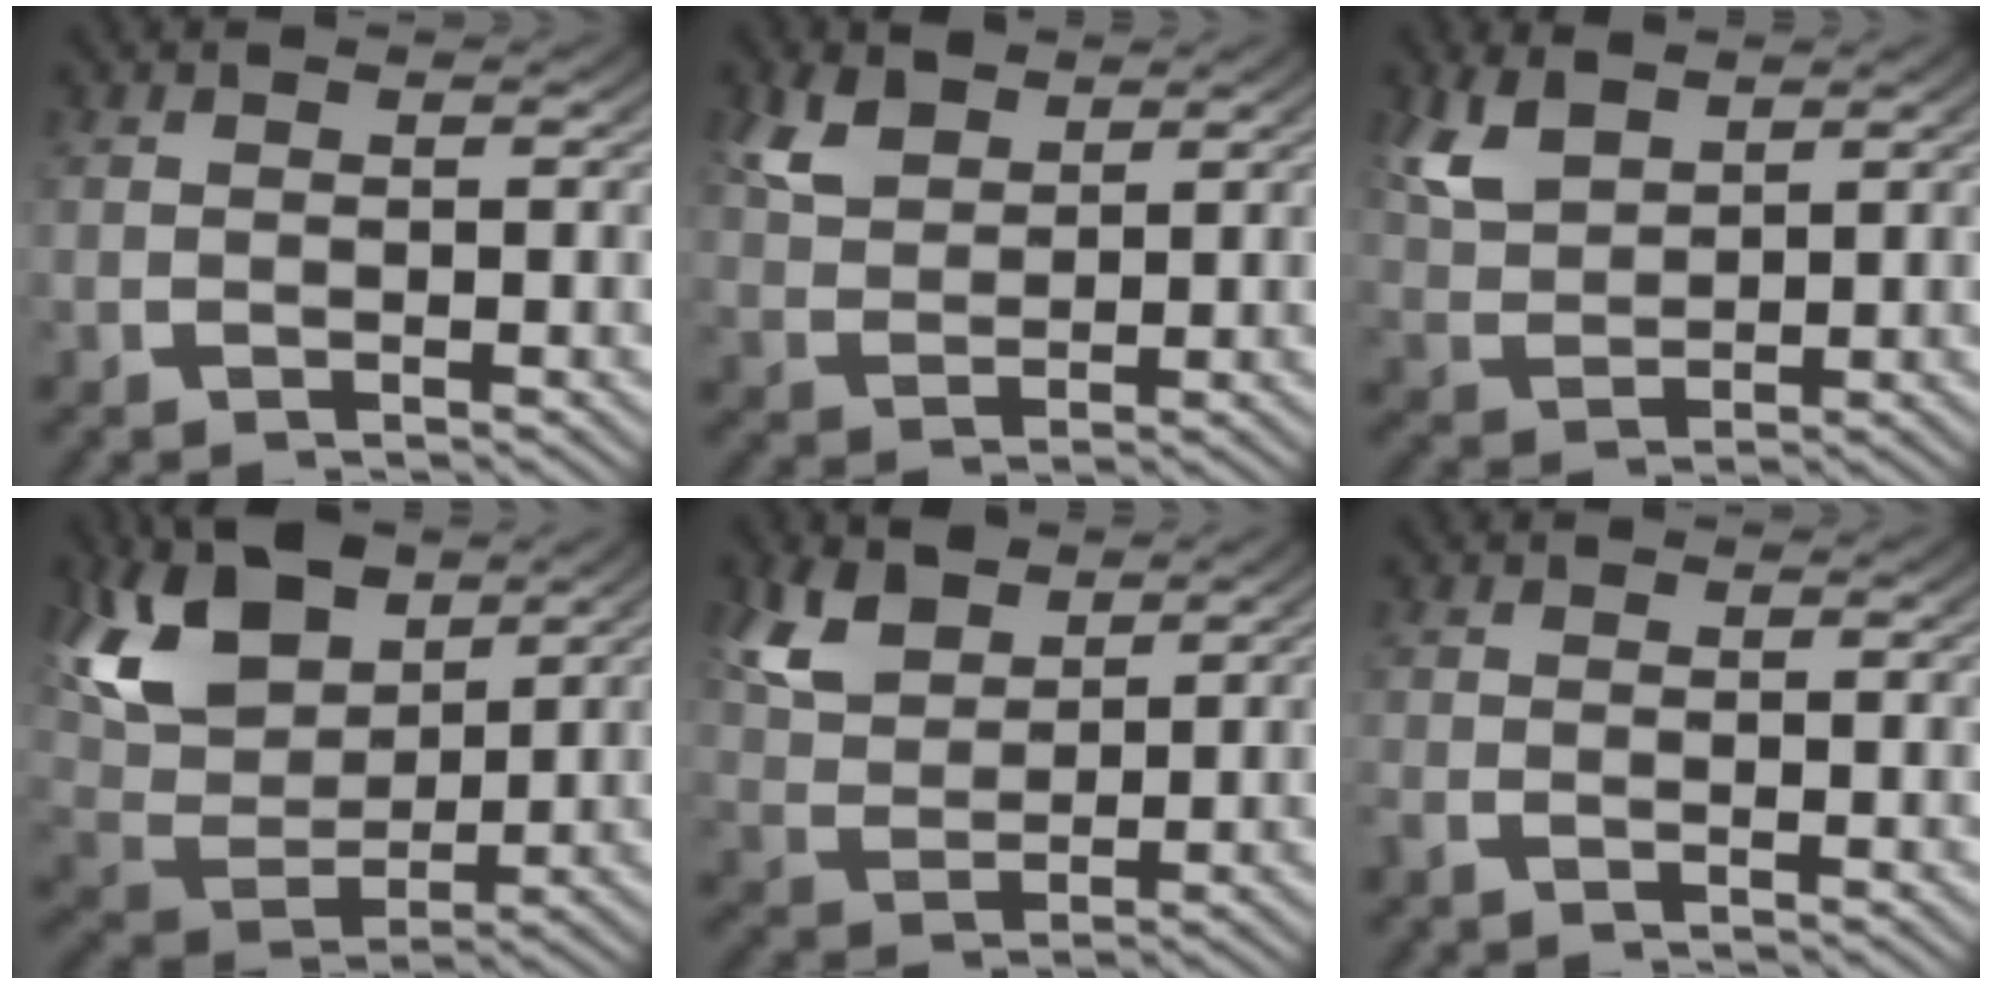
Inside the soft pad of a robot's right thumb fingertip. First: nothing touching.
{"total": 4.3, "force": [2.8, 2.3, 2.3], "torque": [-0.052, -0.004, 0.063]}
{"total": 4.6, "force": [2.6, 2.5, 2.8], "torque": [-0.073, -0.007, 0.064]}
{"total": 11.8, "force": [3.5, 7.6, 8.3], "torque": [-0.182, -0.017, 0.068]}
{"total": 5.9, "force": [3.2, 3.4, 3.5], "torque": [-0.086, -0.012, 0.073]}
{"total": 0.8, "force": [-0.5, 0.4, 0.5], "torque": [-0.013, -0.002, -0.012]}